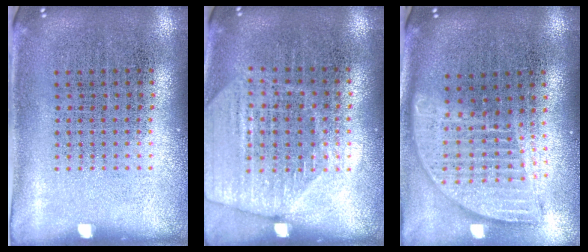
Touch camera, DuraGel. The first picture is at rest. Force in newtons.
{"total": 1.8, "press": 1.6, "slide": 0.7}
{"total": 1.8, "press": 1.5, "slide": 1.0}